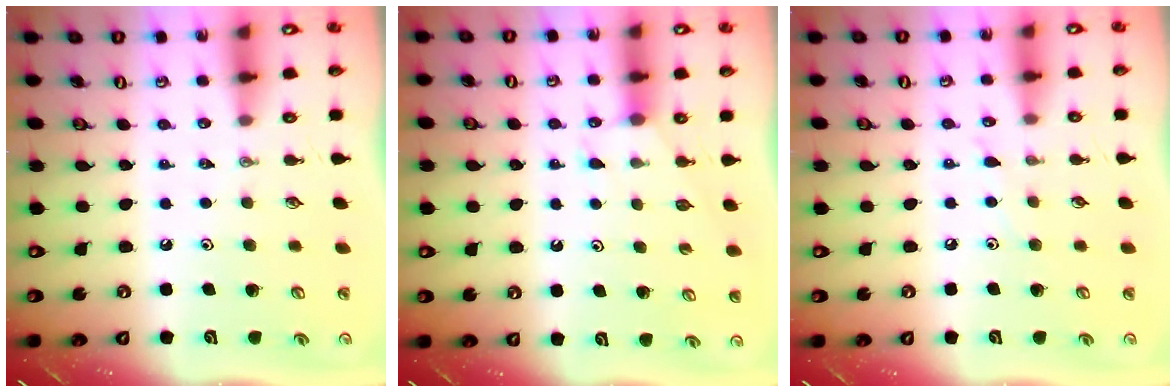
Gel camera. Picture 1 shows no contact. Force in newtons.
{"total": 3.2, "press": 3.2, "slide": 0.5}
{"total": 5.5, "press": 5.4, "slide": 0.6}